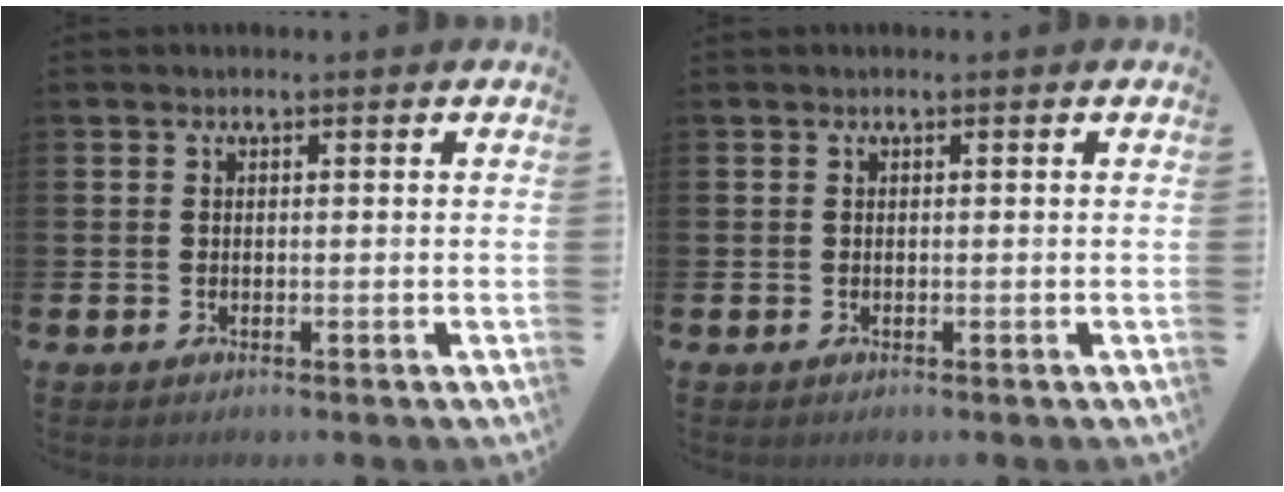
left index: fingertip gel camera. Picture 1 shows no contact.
{"total": 0.0}